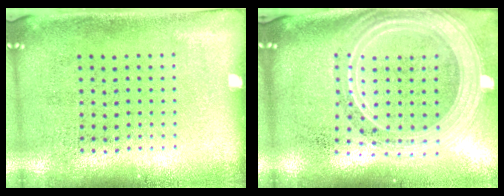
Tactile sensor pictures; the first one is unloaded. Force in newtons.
{"total": 2.7, "press": 2.3, "slide": 1.4}